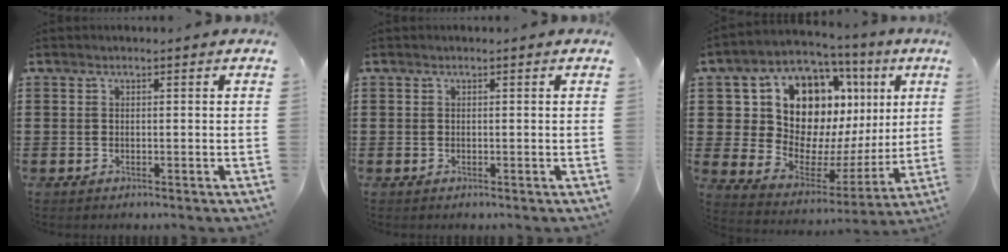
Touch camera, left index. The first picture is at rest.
{"total": 0.0}
{"total": 14.5, "force": [6.3, 10.4, 7.8], "torque": [-0.164, -0.039, 0.123]}